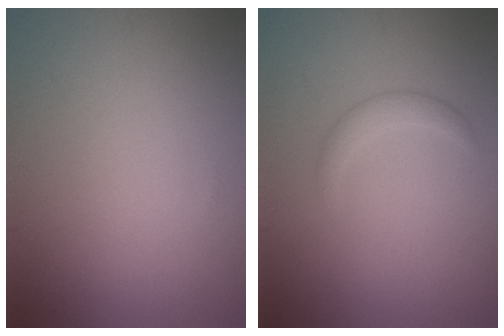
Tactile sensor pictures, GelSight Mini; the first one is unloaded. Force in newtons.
{"total": 1.4, "press": 1.4, "slide": 0.1}